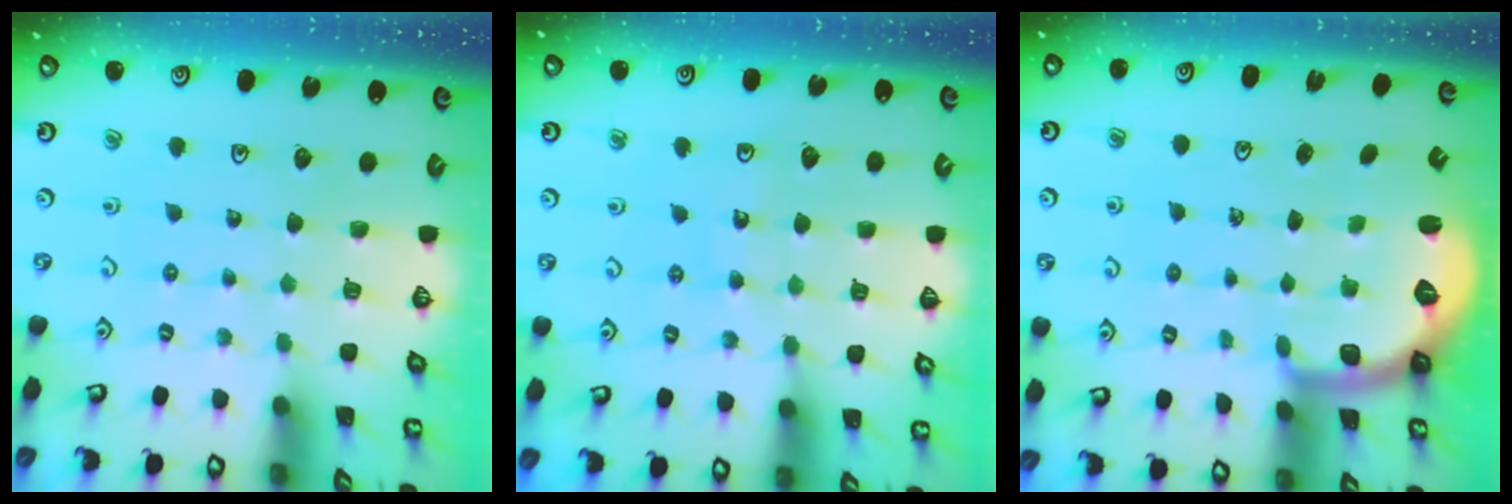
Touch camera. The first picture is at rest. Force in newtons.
{"total": 8.6, "press": 7.9, "slide": 3.2}
{"total": 1.9, "press": 1.8, "slide": 0.5}